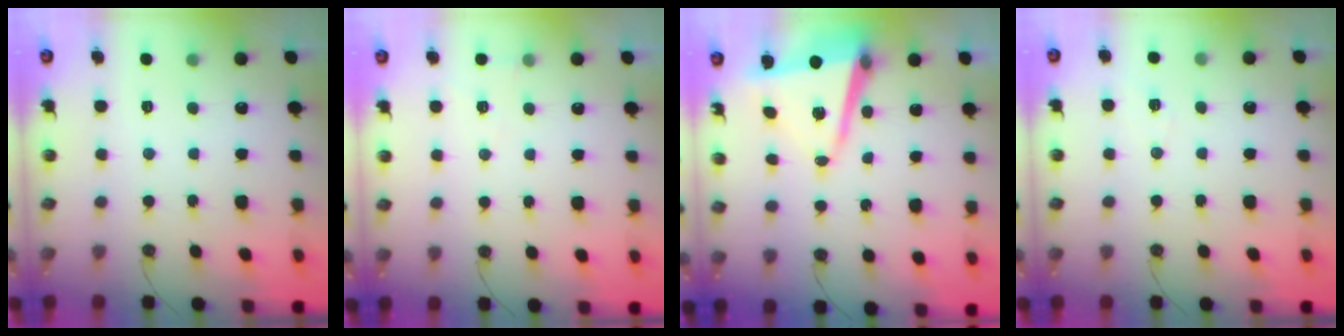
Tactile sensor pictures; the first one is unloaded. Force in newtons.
{"total": 5.4, "press": 3.3, "slide": 4.3}
{"total": 9.8, "press": 9.7, "slide": 1.4}
{"total": 2.7, "press": 2.3, "slide": 1.4}